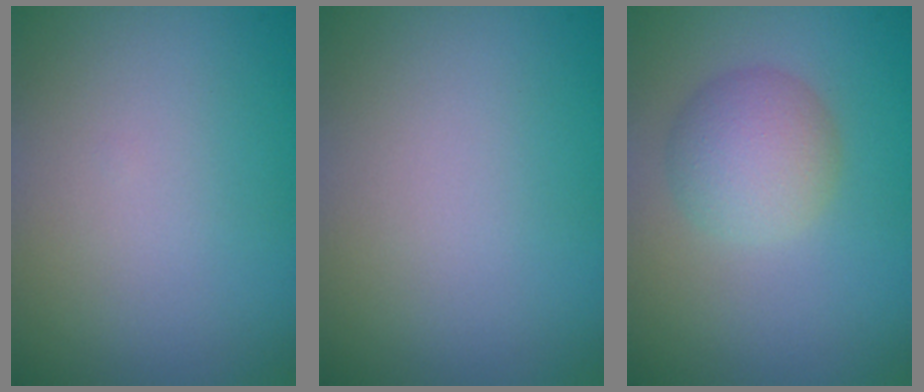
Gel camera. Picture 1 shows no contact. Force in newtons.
{"total": 0.0}
{"total": 3.8, "press": 3.8, "slide": 0.1}